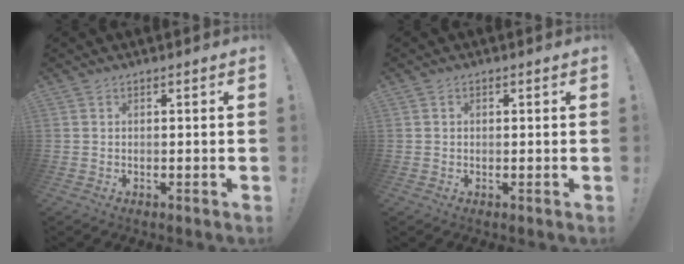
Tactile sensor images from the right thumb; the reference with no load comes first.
{"total": 0.6, "force": [0.1, 0.5, 0.2], "torque": [-0.005, 0.002, 0.001]}